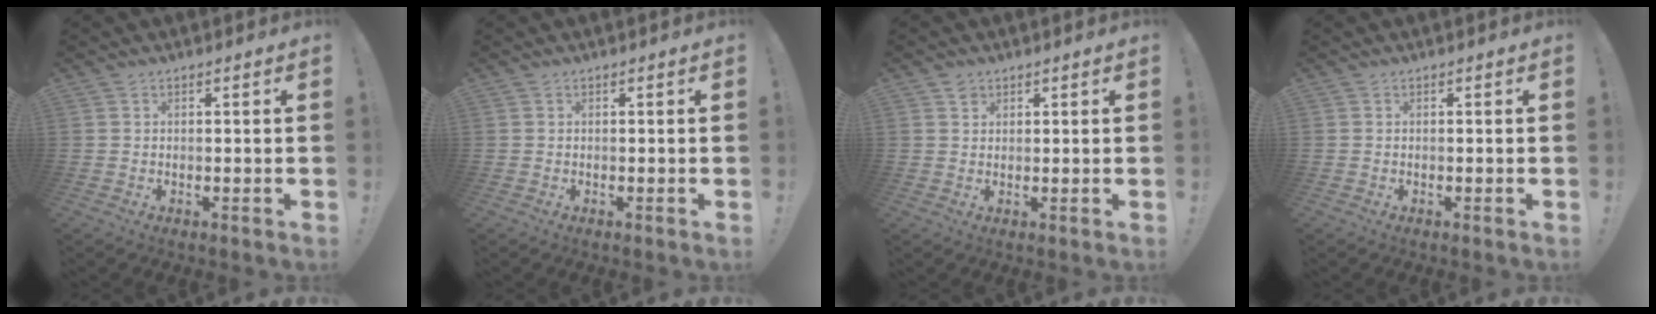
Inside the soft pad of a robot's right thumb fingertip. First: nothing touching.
{"total": 0.0}
{"total": 1.7, "force": [1.2, 1.2, 0.1], "torque": [0.008, -0.007, 0.020]}
{"total": 0.0}